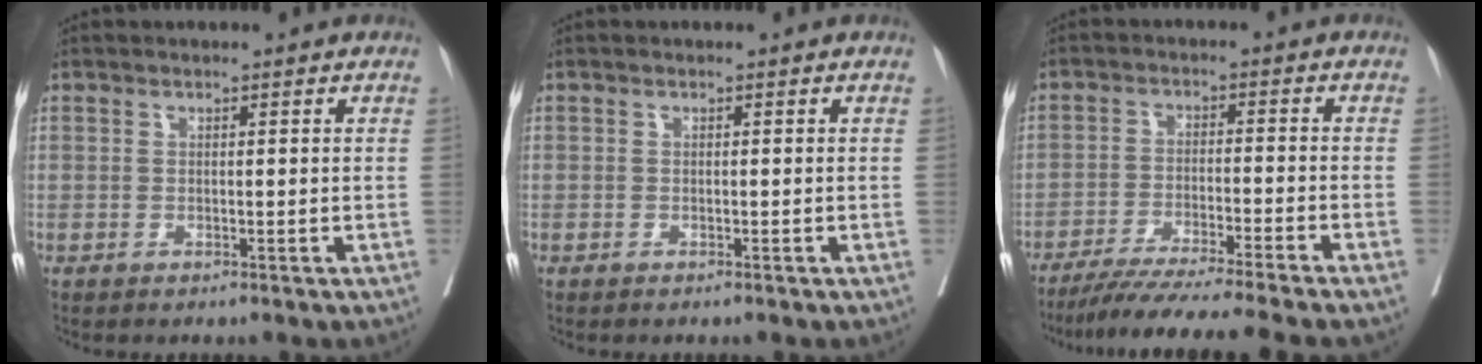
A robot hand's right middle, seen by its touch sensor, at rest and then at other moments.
{"total": 0.6, "force": [-0.3, 0.5, -0.1], "torque": [0.001, 0.006, -0.008]}
{"total": 13.6, "force": [-11.7, -2.0, 6.5], "torque": [-0.079, -0.033, -0.184]}